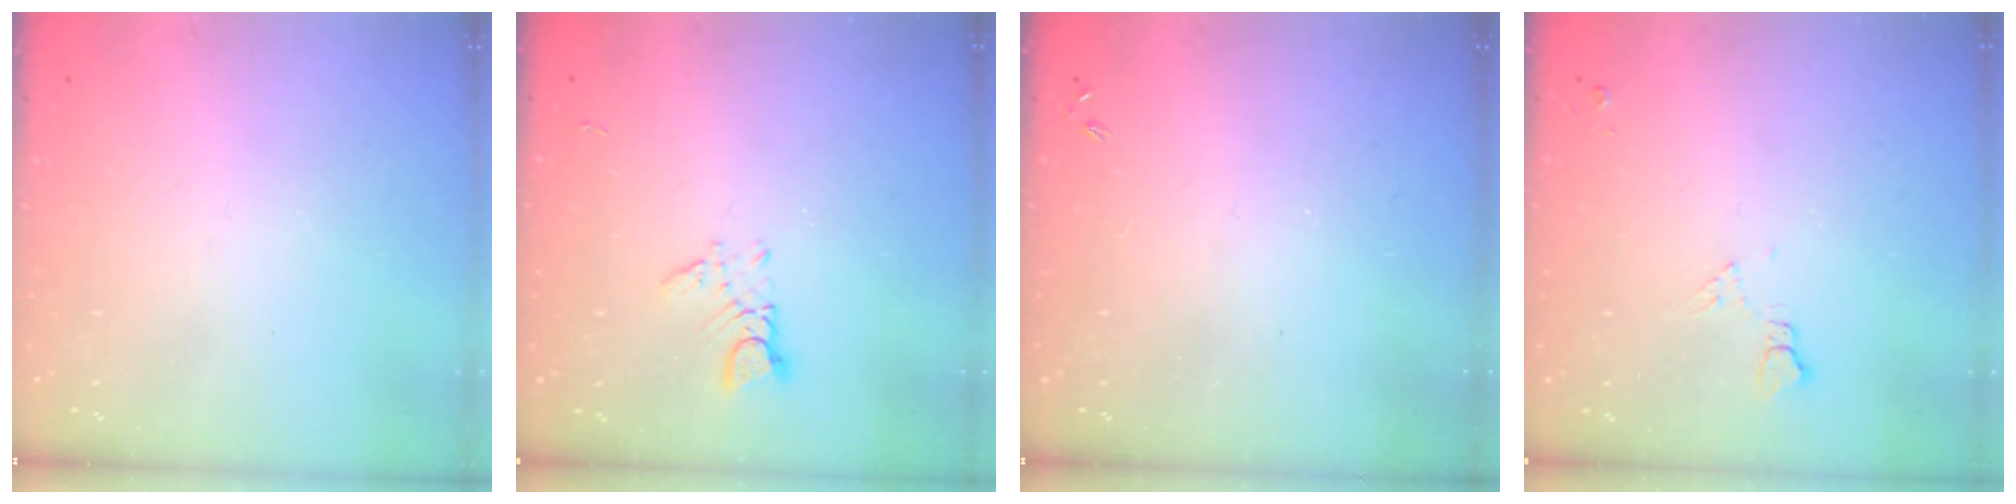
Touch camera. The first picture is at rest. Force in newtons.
{"total": 2.7, "press": 2.6, "slide": 0.3}
{"total": 0.0}
{"total": 5.7, "press": 5.7, "slide": 0.8}